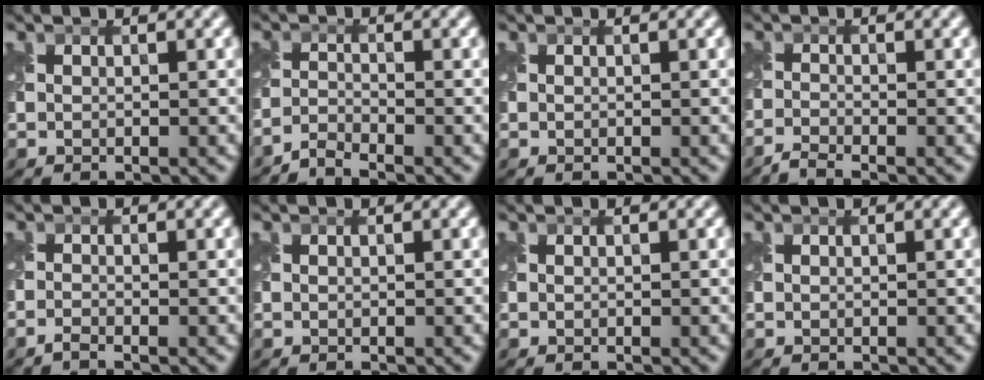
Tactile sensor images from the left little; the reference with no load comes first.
{"total": 2.2, "force": [-2.1, 0.0, 0.4], "torque": [-0.009, -0.003, -0.054]}
{"total": 0.0}
{"total": 1.8, "force": [-1.7, 0.1, 0.6], "torque": [-0.015, -0.008, -0.047]}
{"total": 1.0, "force": [-0.9, 0.0, 0.4], "torque": [-0.010, -0.005, -0.025]}
{"total": 0.0}
{"total": 0.0}
{"total": 0.0}